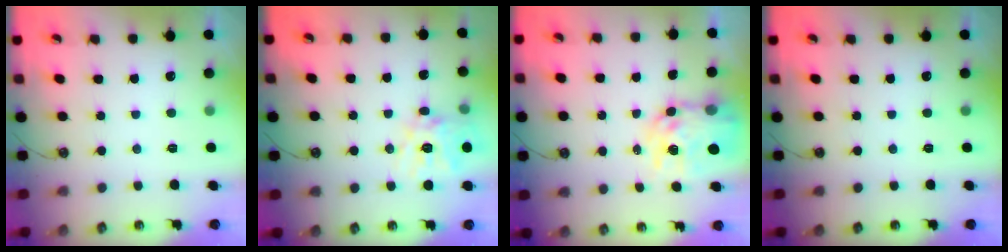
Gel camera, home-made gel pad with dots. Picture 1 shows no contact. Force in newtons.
{"total": 14.4, "press": 14.3, "slide": 1.9}
{"total": 12.3, "press": 12.3, "slide": 1.0}
{"total": 0.0}